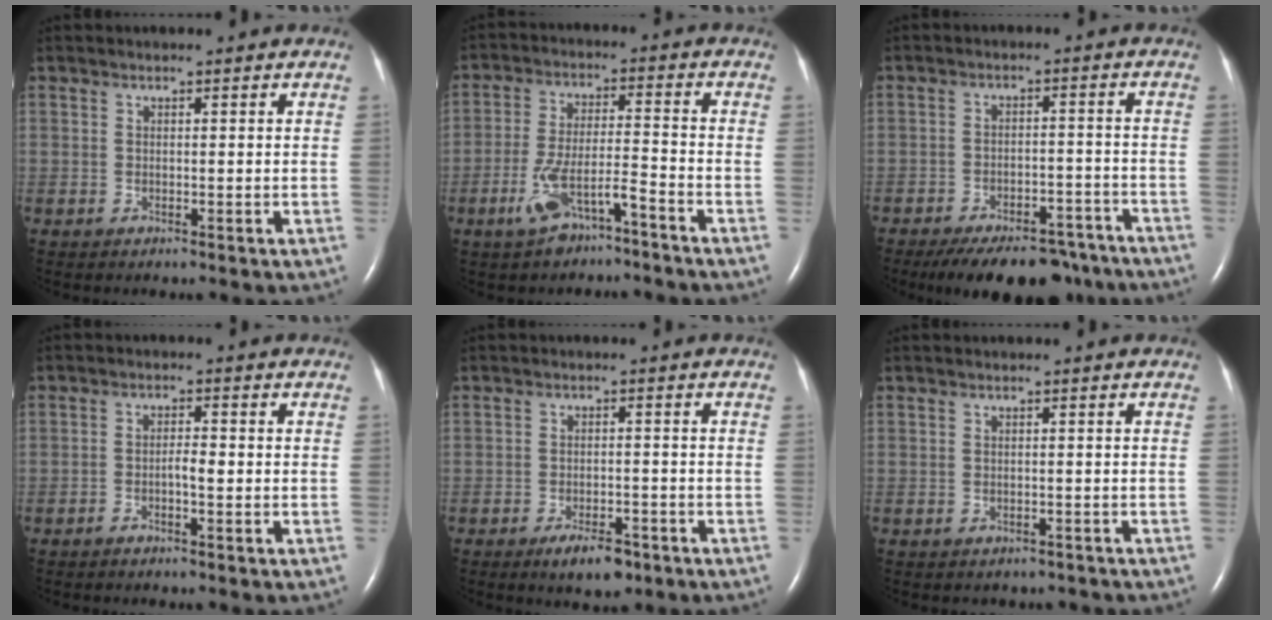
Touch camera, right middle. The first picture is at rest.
{"total": 7.7, "force": [-4.9, 1.7, 5.7], "torque": [-0.124, 0.003, -0.087]}
{"total": 15.8, "force": [-12.9, 6.3, 6.6], "torque": [-0.096, 0.003, -0.172]}
{"total": 2.2, "force": [-0.9, 0.5, 2.0], "torque": [-0.034, 0.004, -0.016]}
{"total": 4.9, "force": [-3.3, 1.9, 3.2], "torque": [-0.057, -0.001, -0.048]}
{"total": 2.9, "force": [-2.5, 1.4, 0.3], "torque": [-0.007, 0.005, -0.031]}